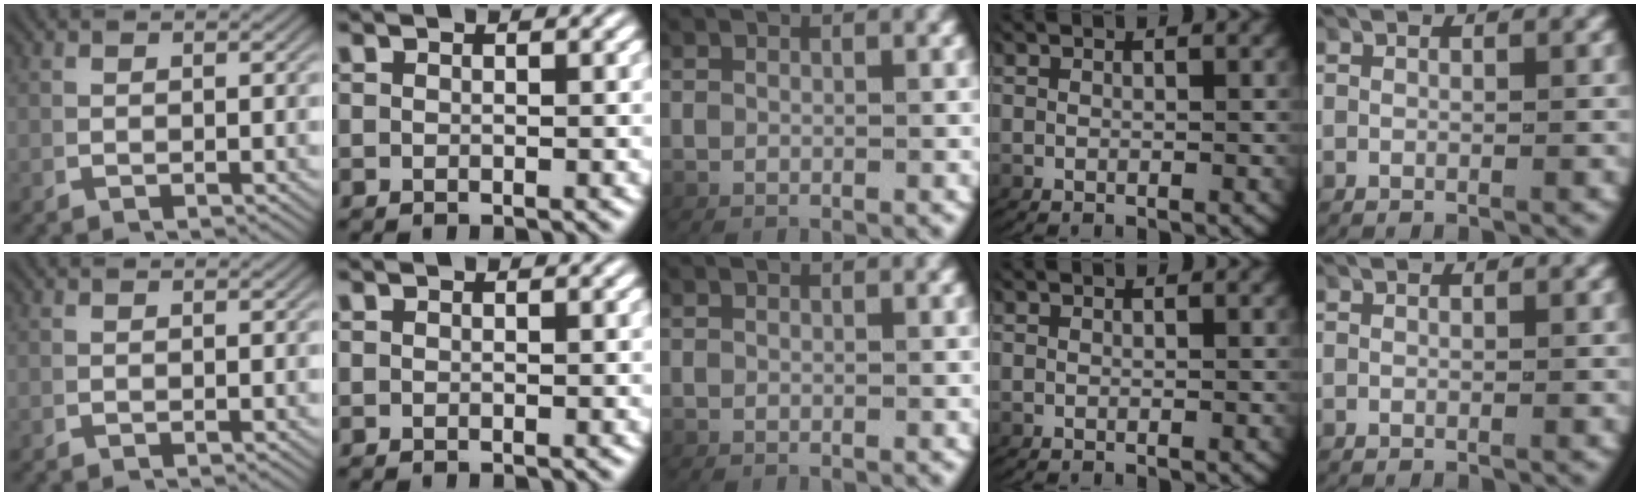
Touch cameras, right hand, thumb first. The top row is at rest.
{}